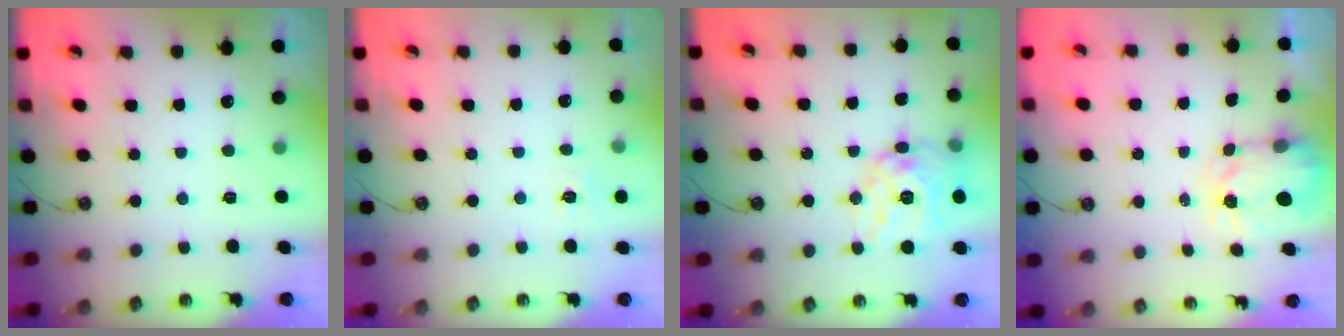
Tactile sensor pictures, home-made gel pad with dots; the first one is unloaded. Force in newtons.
{"total": 5.9, "press": 5.8, "slide": 0.7}
{"total": 15.3, "press": 15.2, "slide": 1.4}
{"total": 3.5, "press": 3.5, "slide": 0.4}